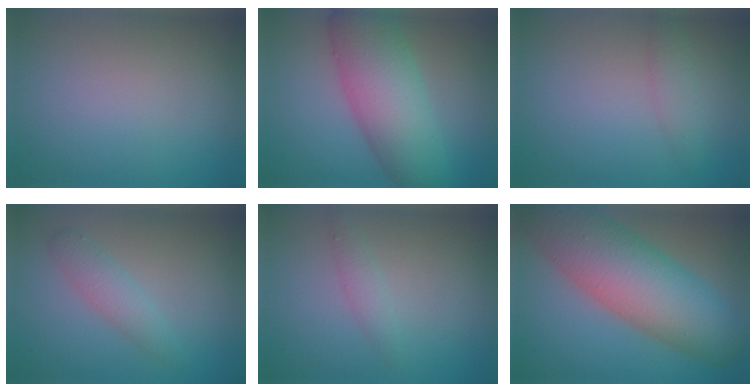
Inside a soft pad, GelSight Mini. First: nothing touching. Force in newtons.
{"total": 8.8, "press": 8.8, "slide": 0.1}
{"total": 1.7, "press": 1.7, "slide": 0.1}
{"total": 2.2, "press": 2.2, "slide": 0.1}
{"total": 1.4, "press": 1.4, "slide": 0.1}
{"total": 11.7, "press": 11.7, "slide": 0.5}